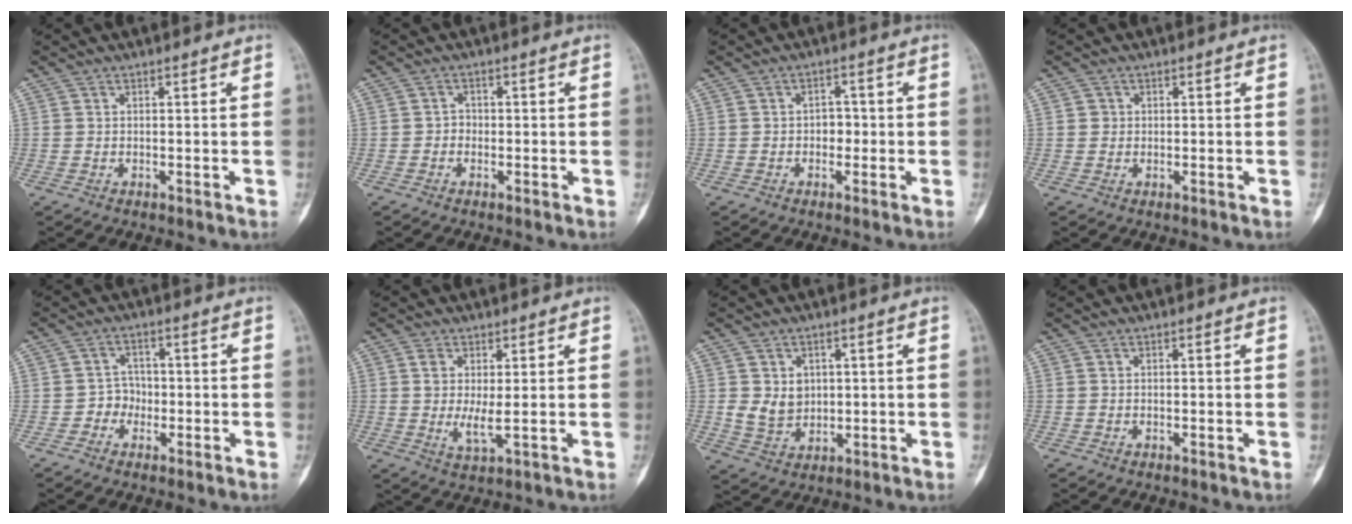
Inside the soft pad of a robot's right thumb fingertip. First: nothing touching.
{"total": 1.4, "force": [-0.5, 1.2, 0.5], "torque": [0.005, 0.007, -0.014]}
{"total": 2.6, "force": [-0.5, 2.0, 1.6], "torque": [0.001, 0.011, -0.014]}
{"total": 1.3, "force": [0.1, 1.2, 0.2], "torque": [0.008, 0.004, 0.000]}
{"total": 3.5, "force": [-1.2, 3.1, 1.0], "torque": [0.009, 0.014, -0.031]}
{"total": 4.5, "force": [0.4, 1.4, 4.2], "torque": [-0.087, -0.012, 0.009]}
{"total": 5.7, "force": [0.9, 4.7, 3.1], "torque": [-0.030, -0.010, 0.027]}
{"total": 0.0}